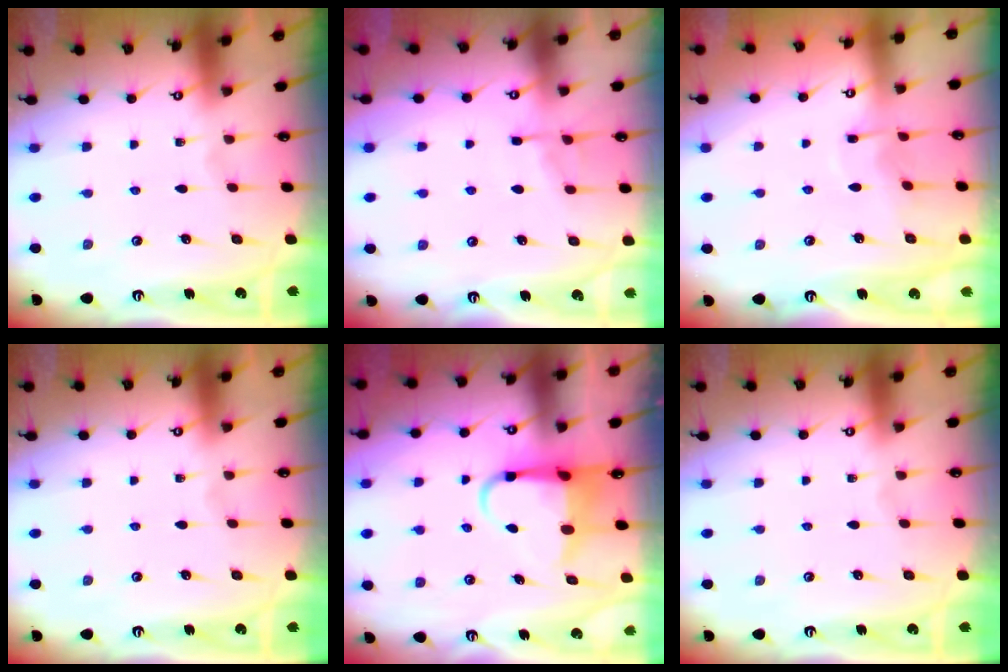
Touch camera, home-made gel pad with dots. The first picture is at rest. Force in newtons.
{"total": 4.6, "press": 4.5, "slide": 0.5}
{"total": 3.4, "press": 3.4, "slide": 0.3}
{"total": 0.0}
{"total": 6.1, "press": 6.0, "slide": 1.1}
{"total": 0.0}